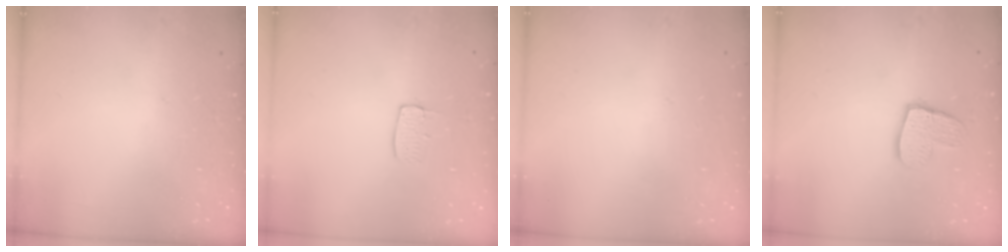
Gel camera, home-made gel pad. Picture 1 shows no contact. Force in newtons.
{"total": 6.7, "press": 6.6, "slide": 0.4}
{"total": 0.0}
{"total": 10.8, "press": 10.7, "slide": 0.7}